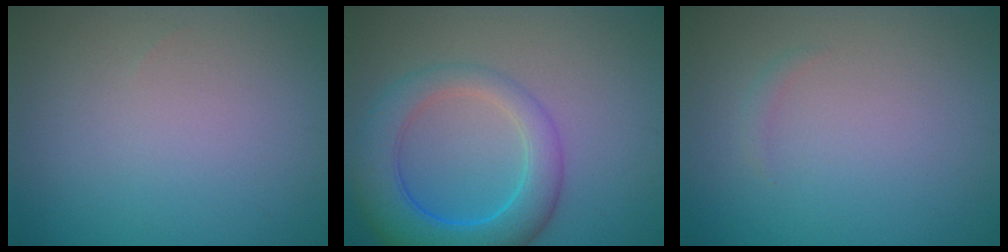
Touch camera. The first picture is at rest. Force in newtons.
{"total": 6.4, "press": 6.4, "slide": 0.4}
{"total": 0.6, "press": 0.6, "slide": 0.0}